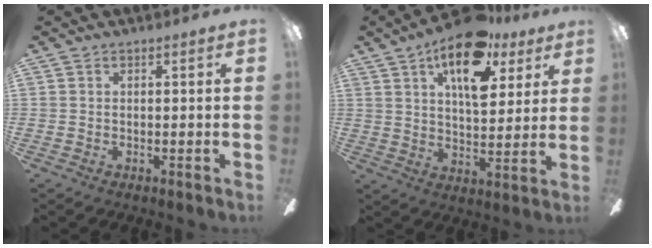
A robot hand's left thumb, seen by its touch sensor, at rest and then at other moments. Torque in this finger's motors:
{"motor_torque": [0.84, 0.73, 1.48, -1.29, 0.23]}